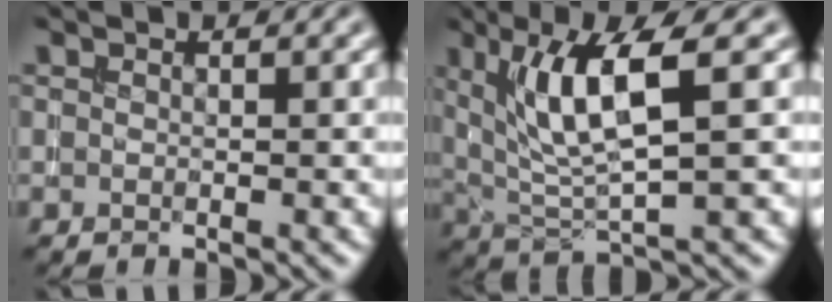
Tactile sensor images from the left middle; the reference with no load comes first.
{"total": 7.2, "force": [2.3, 1.8, 6.6], "torque": [-0.124, -0.003, 0.046]}